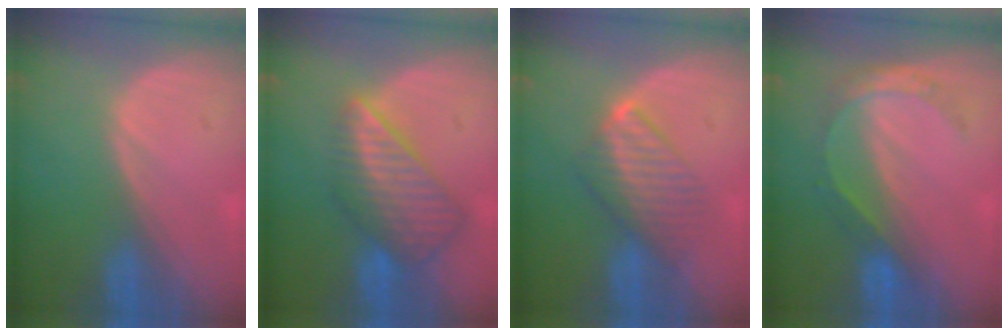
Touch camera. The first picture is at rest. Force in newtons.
{"total": 8.8, "press": 7.7, "slide": 4.4}
{"total": 5.7, "press": 5.6, "slide": 0.6}
{"total": 5.5, "press": 4.7, "slide": 2.7}